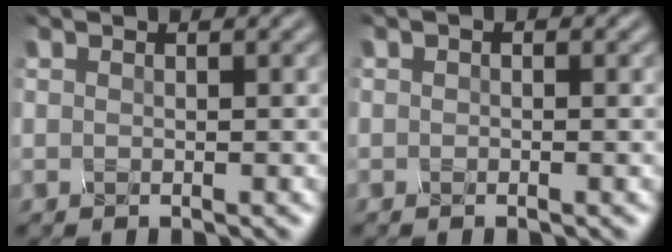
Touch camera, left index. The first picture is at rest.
{"total": 1.0, "force": [-0.8, -0.4, -0.4], "torque": [-0.008, -0.002, 0.008]}